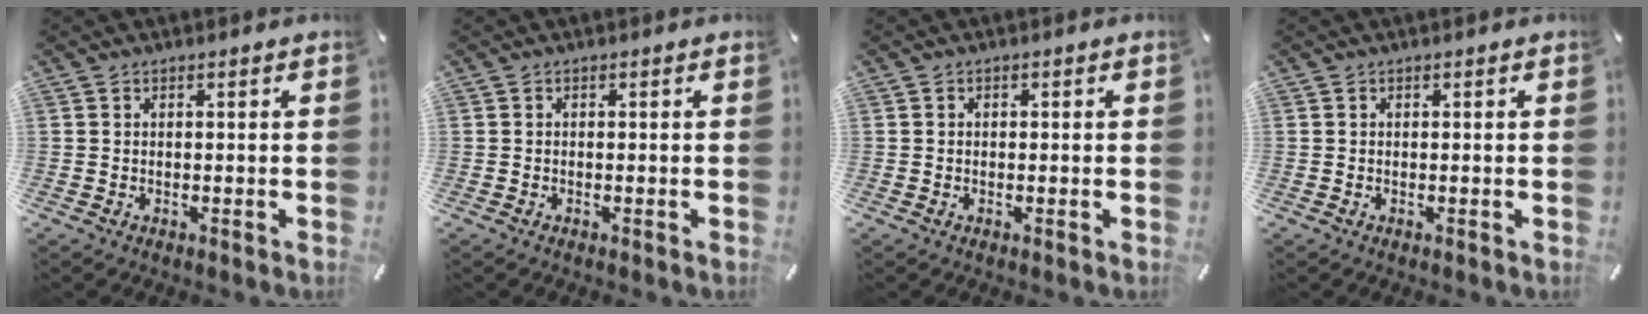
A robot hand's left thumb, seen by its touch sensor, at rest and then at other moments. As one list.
[{"total": 0.0}, {"total": 0.5, "force": [-0.1, 0.4, 0.3], "torque": [-0.005, 0.001, -0.003]}, {"total": 0.0}]